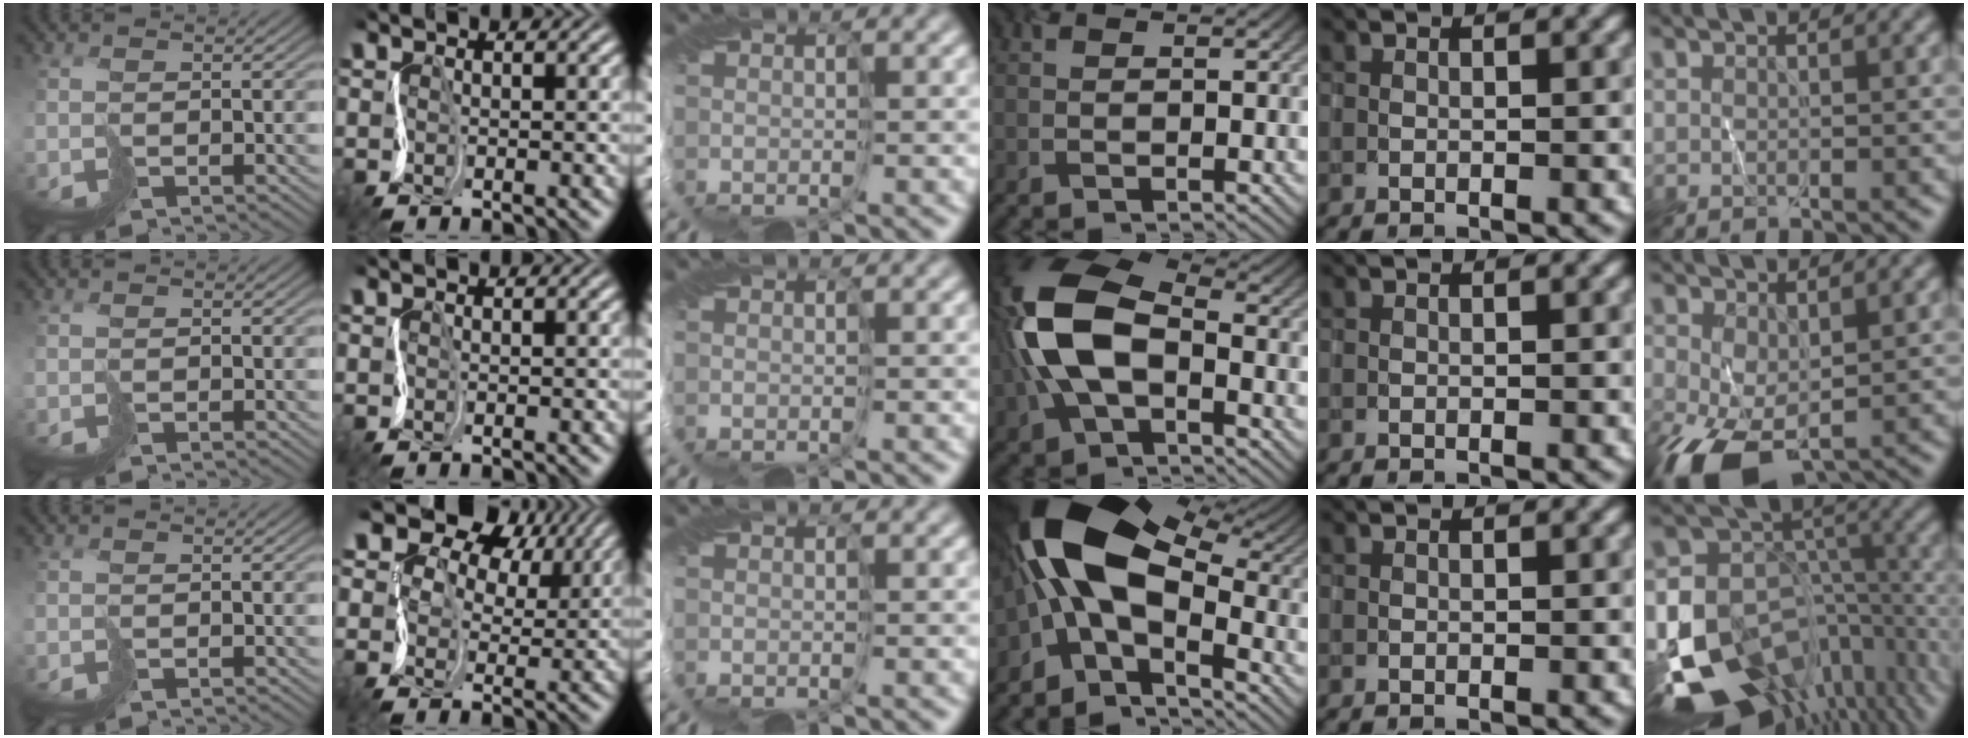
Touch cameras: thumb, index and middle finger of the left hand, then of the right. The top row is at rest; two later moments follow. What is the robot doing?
{"motion": "cut", "object": "receipt paper"}